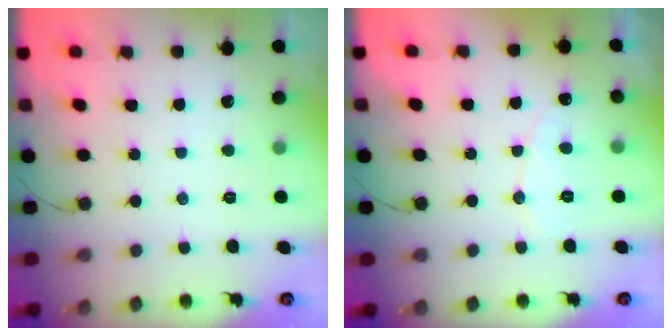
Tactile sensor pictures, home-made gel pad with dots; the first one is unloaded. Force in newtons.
{"total": 5.1, "press": 5.1, "slide": 0.4}